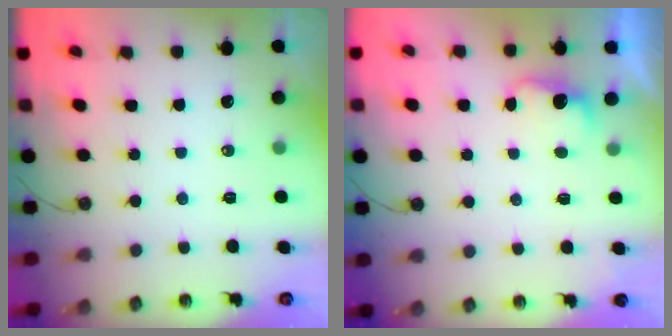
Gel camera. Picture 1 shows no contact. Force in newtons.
{"total": 2.8, "press": 2.6, "slide": 1.0}